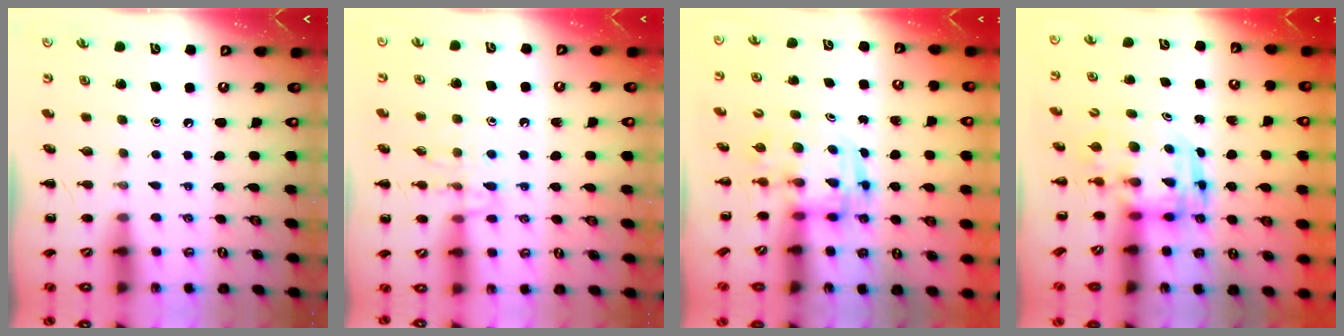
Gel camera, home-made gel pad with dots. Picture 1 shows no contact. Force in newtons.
{"total": 9.6, "press": 9.6, "slide": 0.7}
{"total": 3.2, "press": 3.2, "slide": 0.7}
{"total": 3.5, "press": 3.4, "slide": 0.7}